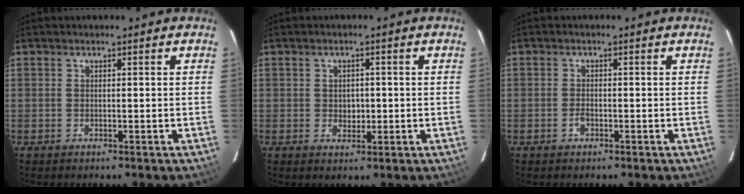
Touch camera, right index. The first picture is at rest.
{"total": 2.6, "force": [-0.2, 2.2, 1.3], "torque": [-0.021, 0.002, 0.000]}
{"total": 1.2, "force": [-0.7, 0.7, 0.7], "torque": [-0.017, 0.000, -0.014]}